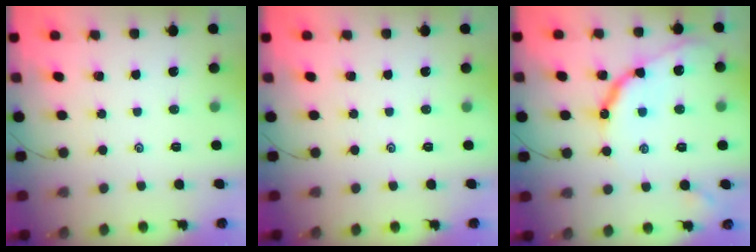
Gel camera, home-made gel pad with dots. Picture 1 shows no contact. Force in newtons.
{"total": 0.0}
{"total": 10.6, "press": 10.5, "slide": 0.4}